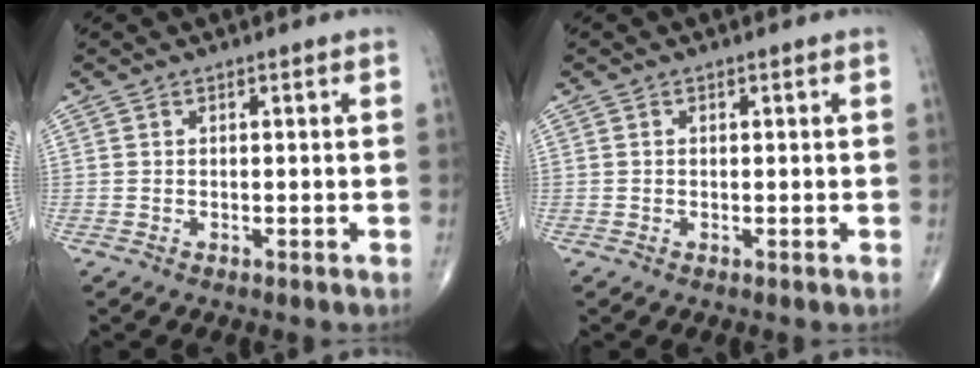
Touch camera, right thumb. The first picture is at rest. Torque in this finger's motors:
{"motor_torque": [-0.08, -0.08, 0.06, 0.16, 0.02]}